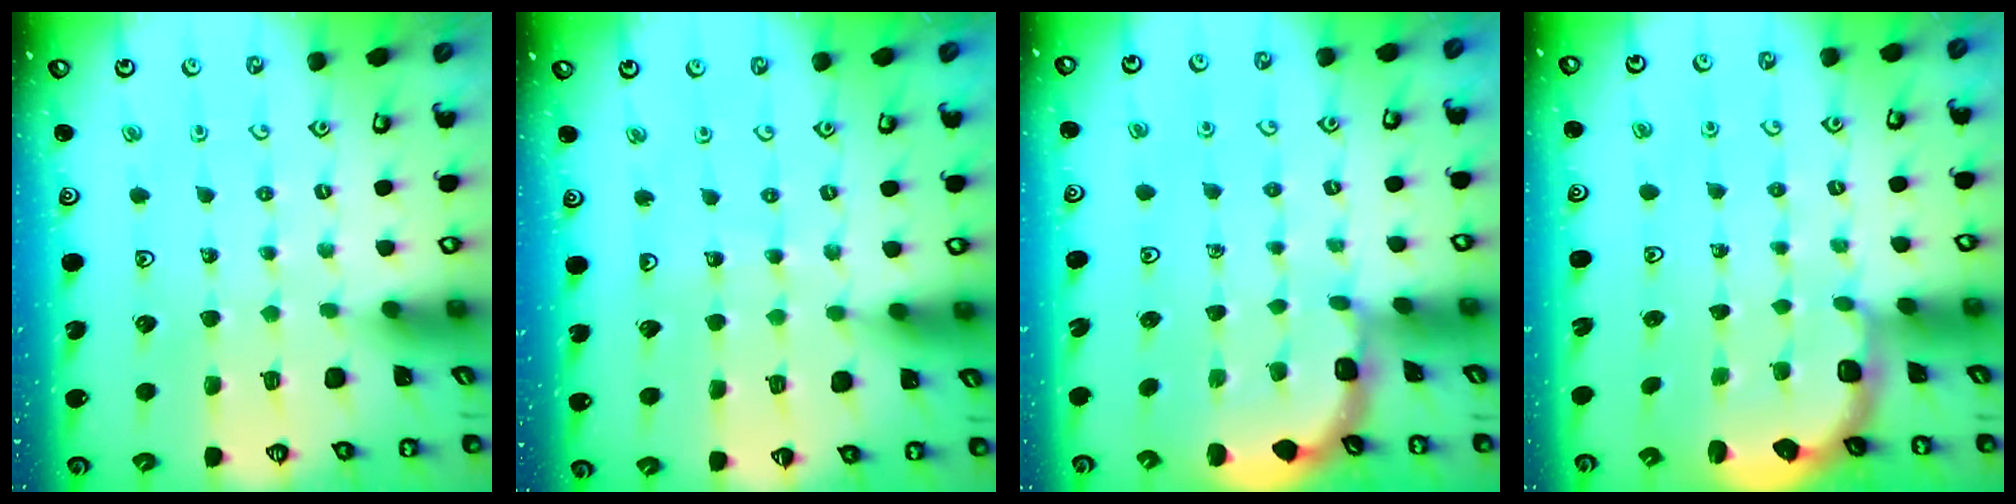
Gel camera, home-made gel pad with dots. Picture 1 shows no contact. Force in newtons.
{"total": 3.4, "press": 3.4, "slide": 0.3}
{"total": 1.9, "press": 1.9, "slide": 0.1}
{"total": 2.9, "press": 2.4, "slide": 1.6}